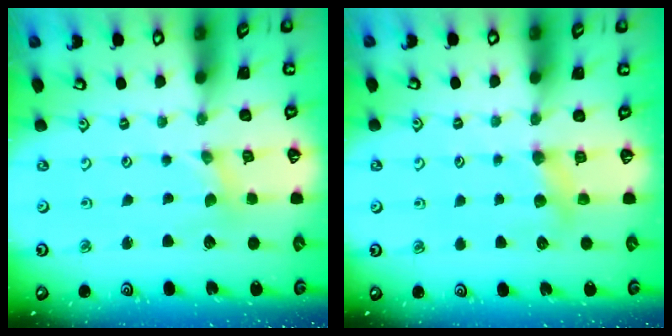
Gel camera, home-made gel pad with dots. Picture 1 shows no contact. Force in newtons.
{"total": 5.7, "press": 5.6, "slide": 0.7}